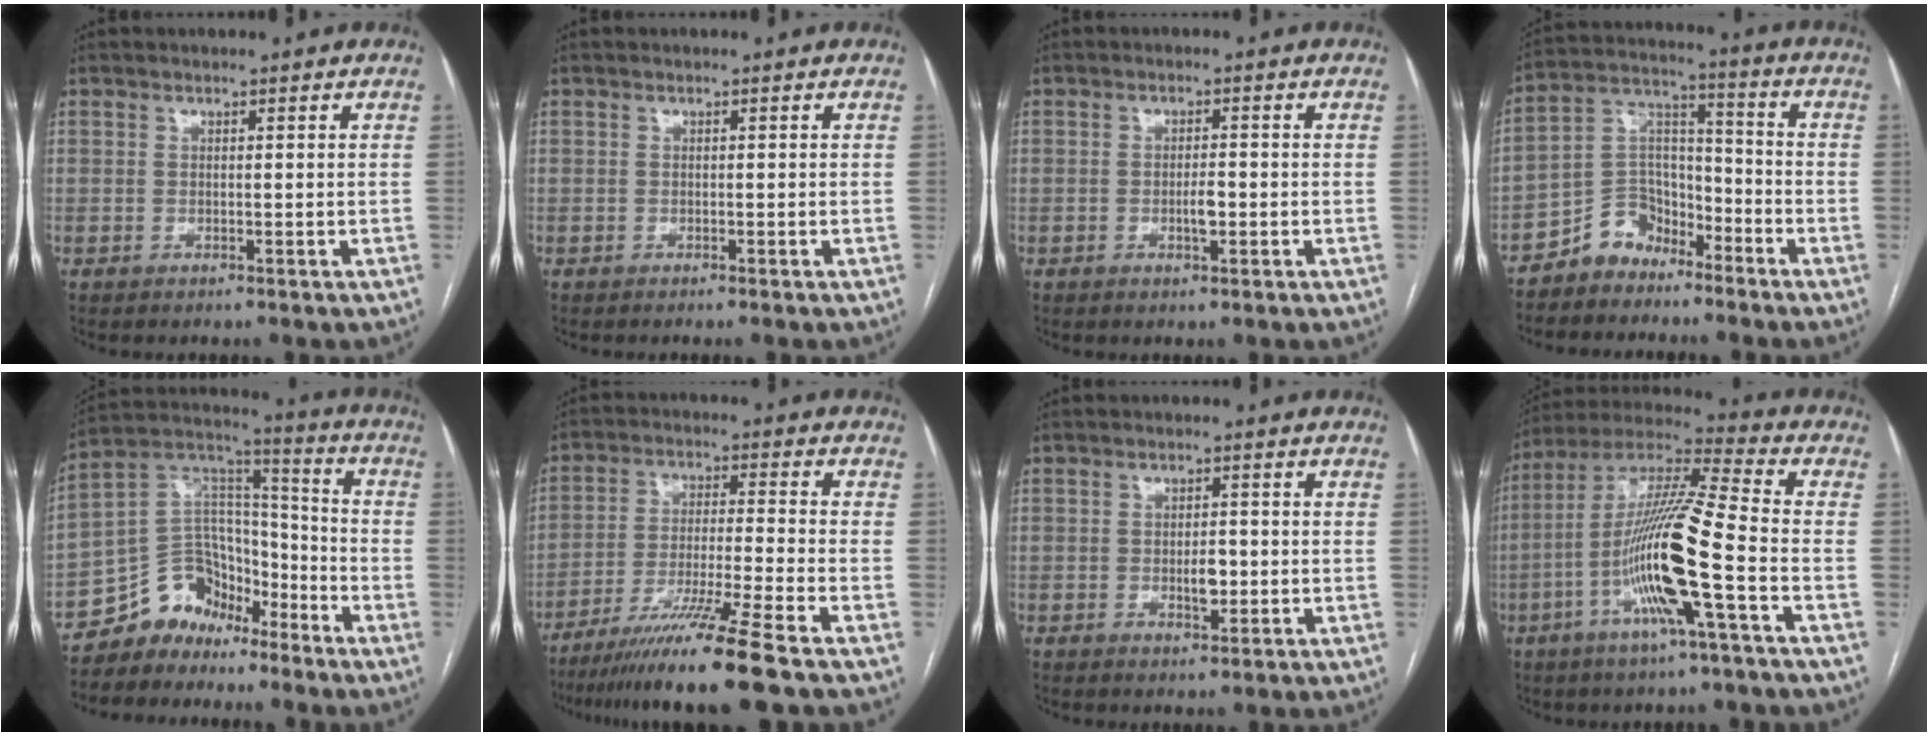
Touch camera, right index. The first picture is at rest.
{"total": 0.0}
{"total": 2.5, "force": [-0.6, 0.7, 2.4], "torque": [-0.043, 0.001, -0.008]}
{"total": 8.2, "force": [-6.3, 5.0, 1.5], "torque": [-0.026, 0.041, -0.121]}
{"total": 11.0, "force": [-8.7, 6.6, 1.7], "torque": [-0.032, 0.080, -0.160]}
{"total": 13.1, "force": [-10.0, -2.5, 8.1], "torque": [-0.136, -0.038, -0.169]}
{"total": 3.2, "force": [-0.6, 1.4, 2.9], "torque": [-0.044, 0.001, -0.005]}
{"total": 17.0, "force": [-5.1, 0.0, 16.2], "torque": [-0.320, -0.002, -0.104]}